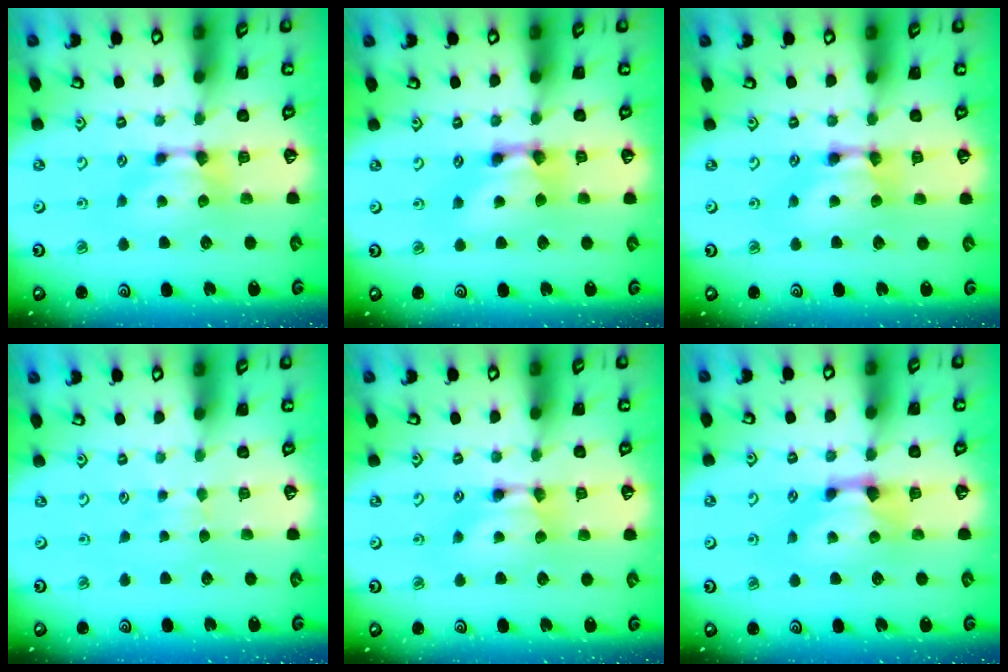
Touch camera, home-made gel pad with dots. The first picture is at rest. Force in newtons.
{"total": 3.0, "press": 3.0, "slide": 0.2}
{"total": 2.0, "press": 2.0, "slide": 0.1}
{"total": 3.0, "press": 3.0, "slide": 0.4}
{"total": 1.7, "press": 1.7, "slide": 0.2}
{"total": 1.6, "press": 1.1, "slide": 1.1}